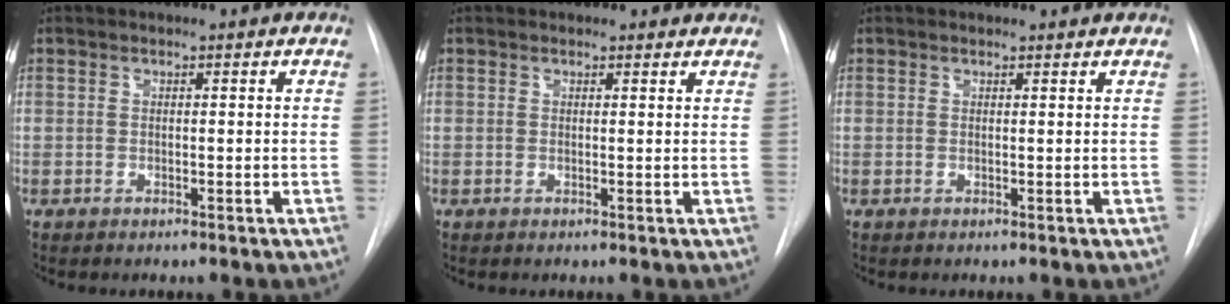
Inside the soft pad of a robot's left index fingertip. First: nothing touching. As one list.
[{"total": 2.2, "force": [1.9, 0.9, 0.2], "torque": [-0.002, 0.001, 0.011]}, {"total": 2.5, "force": [2.4, 0.5, 0.4], "torque": [-0.014, 0.011, 0.022]}]